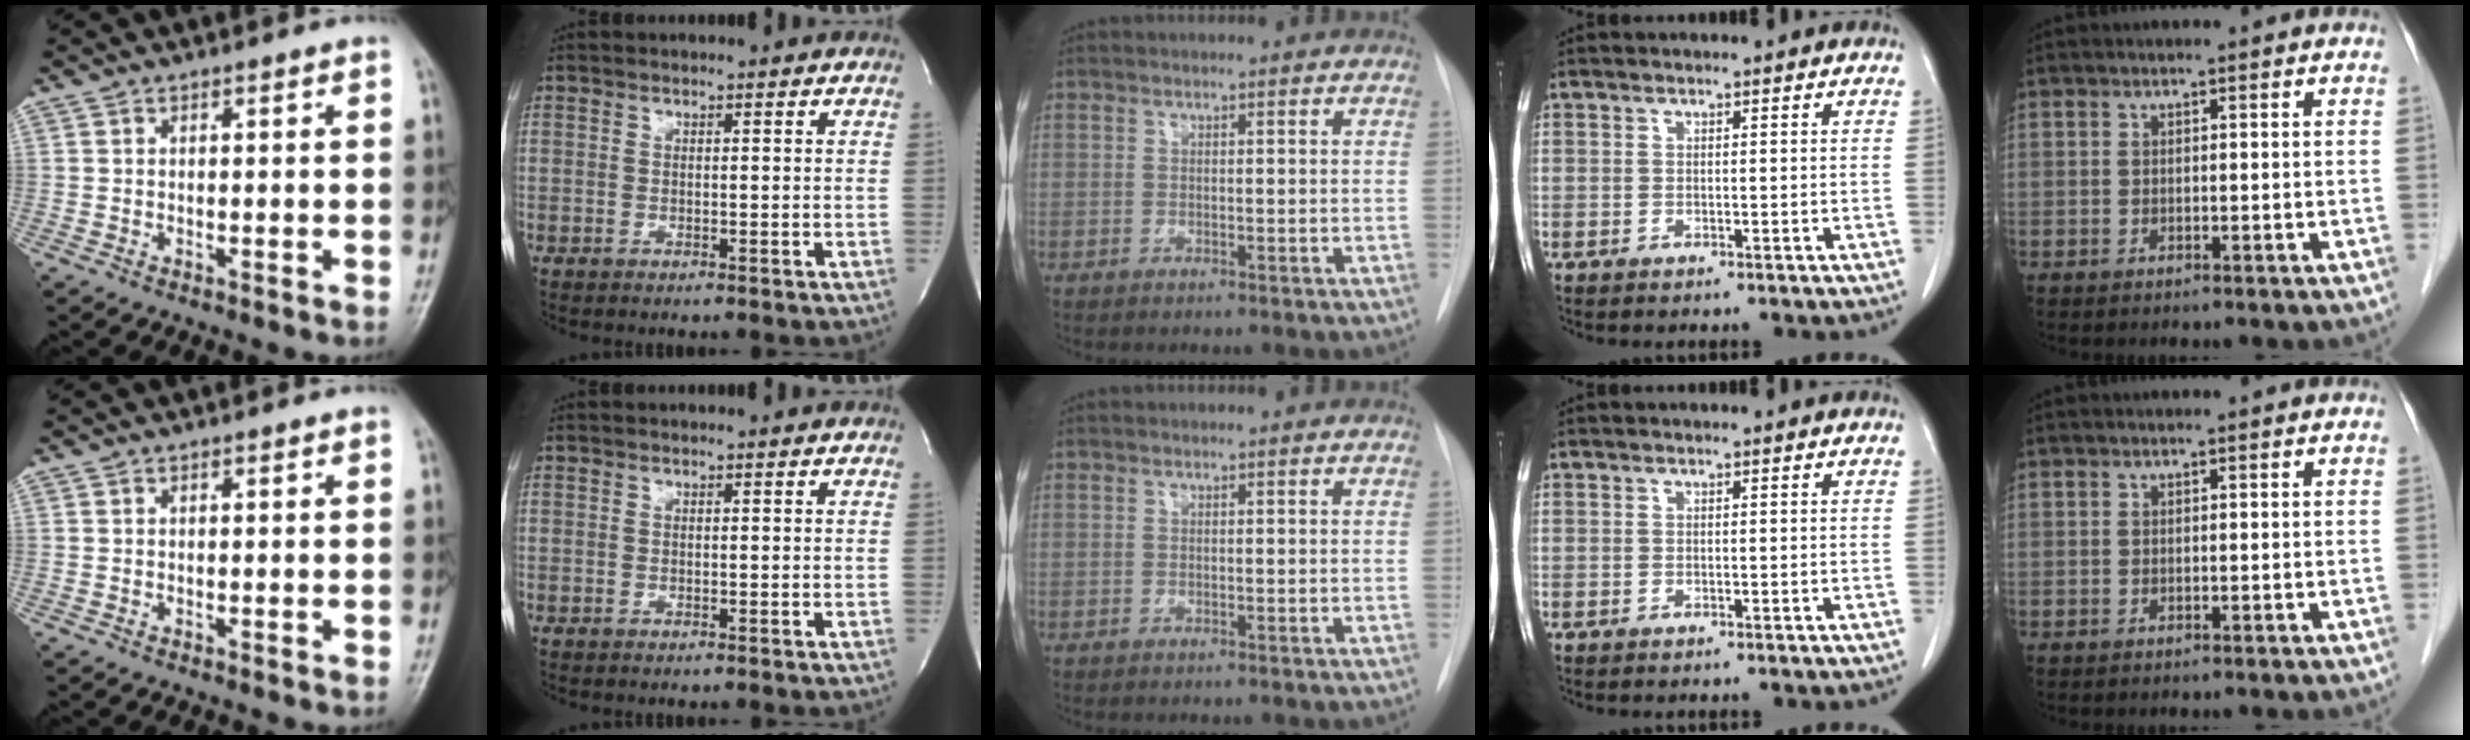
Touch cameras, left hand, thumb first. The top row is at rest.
{}